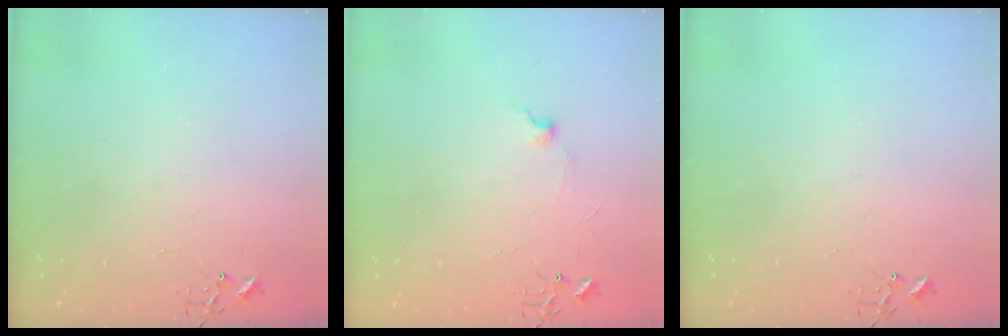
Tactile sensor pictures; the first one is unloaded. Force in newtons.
{"total": 5.3, "press": 5.2, "slide": 0.7}
{"total": 0.0}